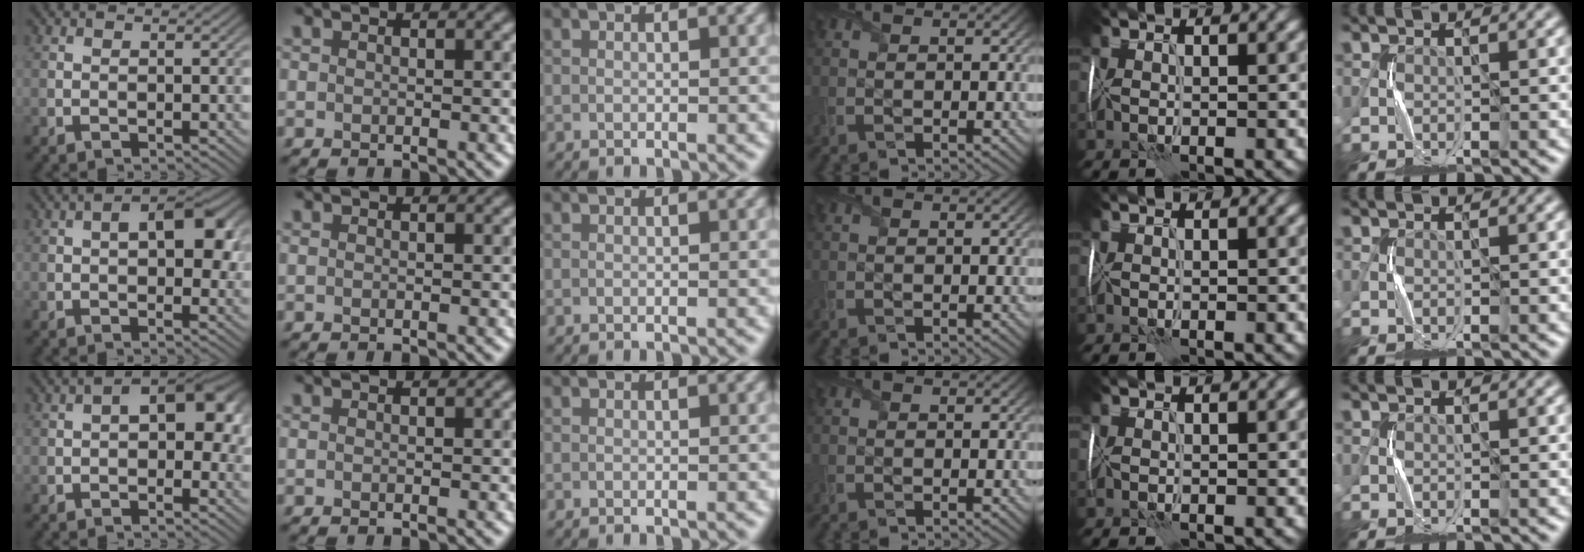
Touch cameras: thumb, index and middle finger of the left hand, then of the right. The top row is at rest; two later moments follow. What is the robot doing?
{"motion": "wrap", "object": "plastic wrap"}